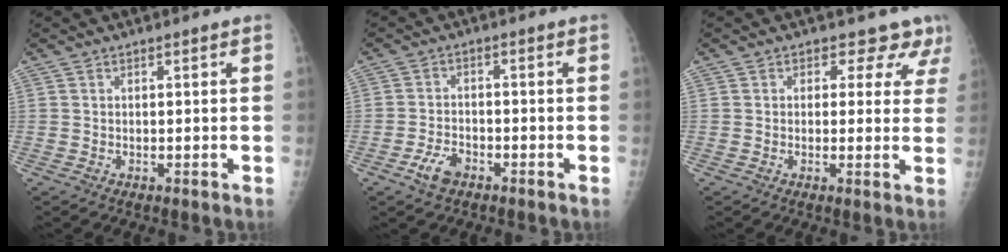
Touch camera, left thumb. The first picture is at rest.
{"total": 4.4, "force": [-2.7, 2.5, 2.4], "torque": [-0.044, 0.015, -0.047]}
{"total": 6.1, "force": [4.4, 4.0, 1.4], "torque": [0.029, -0.016, 0.030]}